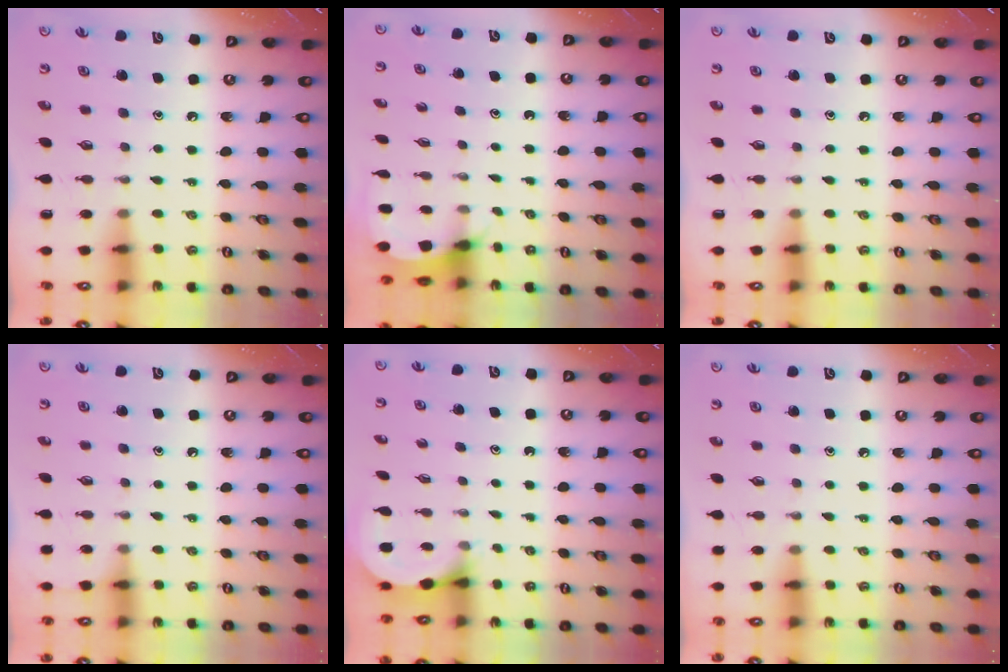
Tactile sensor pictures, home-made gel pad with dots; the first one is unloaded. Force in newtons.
{"total": 2.5, "press": 2.5, "slide": 0.1}
{"total": 0.0}
{"total": 2.9, "press": 2.9, "slide": 0.4}
{"total": 3.0, "press": 3.0, "slide": 0.2}
{"total": 2.6, "press": 2.6, "slide": 0.4}